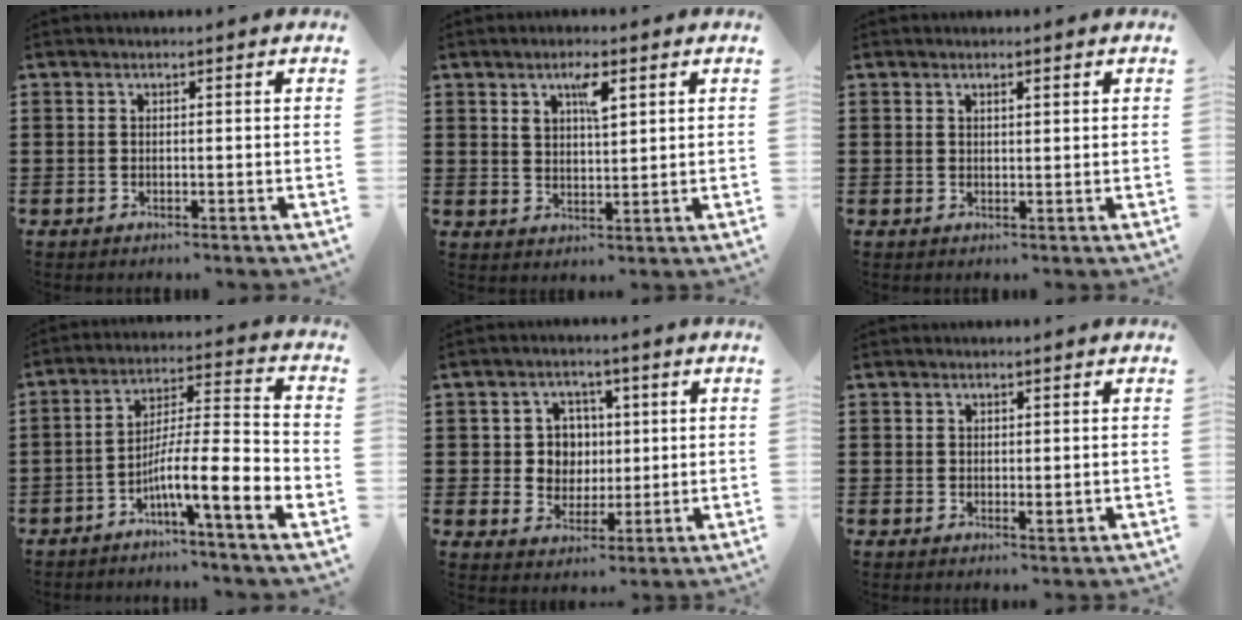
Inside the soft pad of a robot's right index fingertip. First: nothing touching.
{"total": 4.3, "force": [2.3, 1.5, 3.3], "torque": [-0.057, 0.002, 0.035]}
{"total": 0.9, "force": [0.5, 0.3, 0.7], "torque": [-0.014, 0.003, 0.008]}
{"total": 9.1, "force": [-4.8, 0.8, 7.7], "torque": [-0.132, -0.011, -0.092]}
{"total": 5.6, "force": [0.9, 5.2, 1.8], "torque": [-0.052, 0.016, 0.013]}
{"total": 1.0, "force": [0.3, 0.5, 0.8], "torque": [-0.016, 0.000, 0.007]}